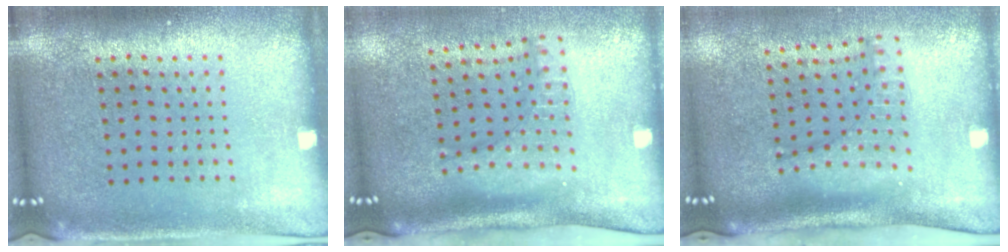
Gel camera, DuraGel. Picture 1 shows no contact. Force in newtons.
{"total": 2.2, "press": 1.6, "slide": 1.5}
{"total": 1.6, "press": 1.3, "slide": 0.9}